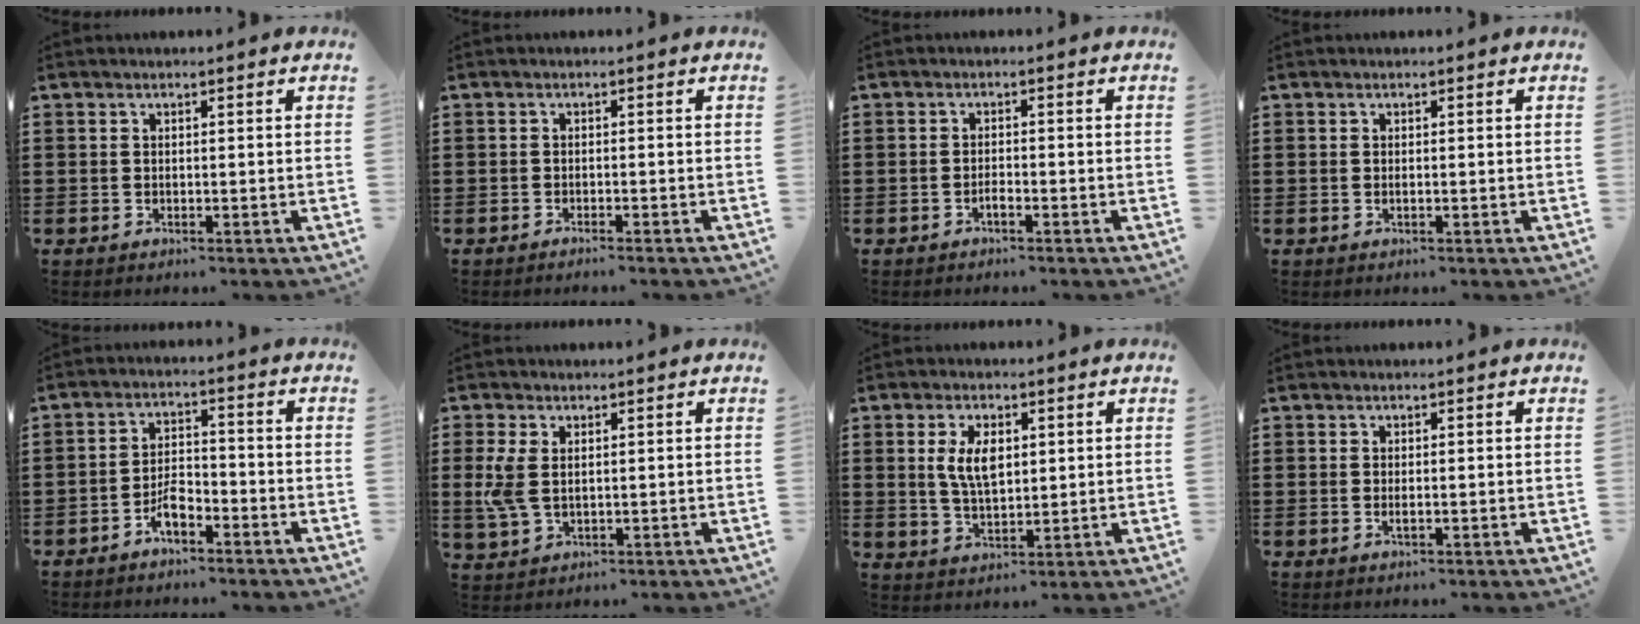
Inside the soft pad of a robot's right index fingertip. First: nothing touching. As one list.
[{"total": 1.0, "force": [-1.0, -0.3, 0.1], "torque": [-0.003, -0.002, -0.020]}, {"total": 1.4, "force": [-1.0, 0.2, 0.8], "torque": [-0.016, -0.004, -0.018]}, {"total": 0.0}, {"total": 4.0, "force": [-2.8, 1.6, 2.4], "torque": [-0.049, 0.009, -0.056]}, {"total": 5.3, "force": [0.7, 3.1, 4.3], "torque": [-0.113, -0.002, 0.006]}, {"total": 5.9, "force": [1.4, 2.8, 5.0], "torque": [-0.097, 0.006, 0.021]}, {"total": 0.7, "force": [-0.2, 0.1, 0.6], "torque": [-0.011, -0.004, -0.003]}]